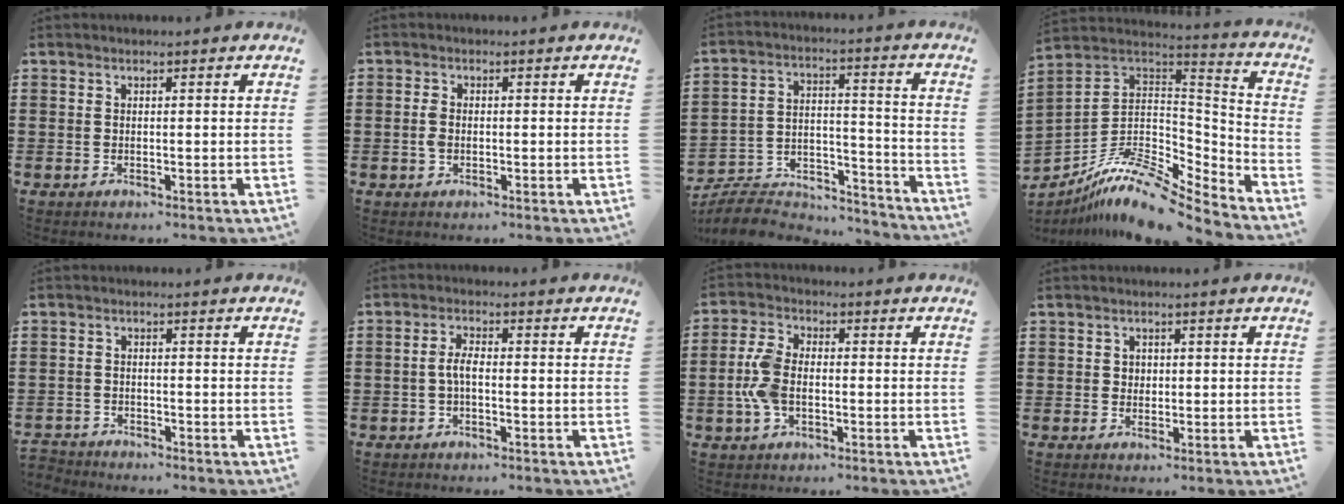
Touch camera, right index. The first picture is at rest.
{"total": 1.9, "force": [-0.3, 1.1, 1.5], "torque": [-0.045, -0.003, -0.011]}
{"total": 7.4, "force": [-6.8, 2.4, 1.8], "torque": [-0.040, 0.012, -0.134]}
{"total": 10.7, "force": [-8.0, 3.7, 6.0], "torque": [-0.128, 0.008, -0.161]}
{"total": 1.8, "force": [-1.8, 0.3, -0.3], "torque": [-0.002, 0.002, -0.041]}
{"total": 3.0, "force": [-0.7, 1.0, 2.7], "torque": [-0.064, -0.001, -0.018]}
{"total": 6.4, "force": [-1.0, 3.8, 5.0], "torque": [-0.133, -0.005, -0.028]}
{"total": 1.3, "force": [0.3, 1.2, 0.4], "torque": [-0.011, 0.007, 0.006]}